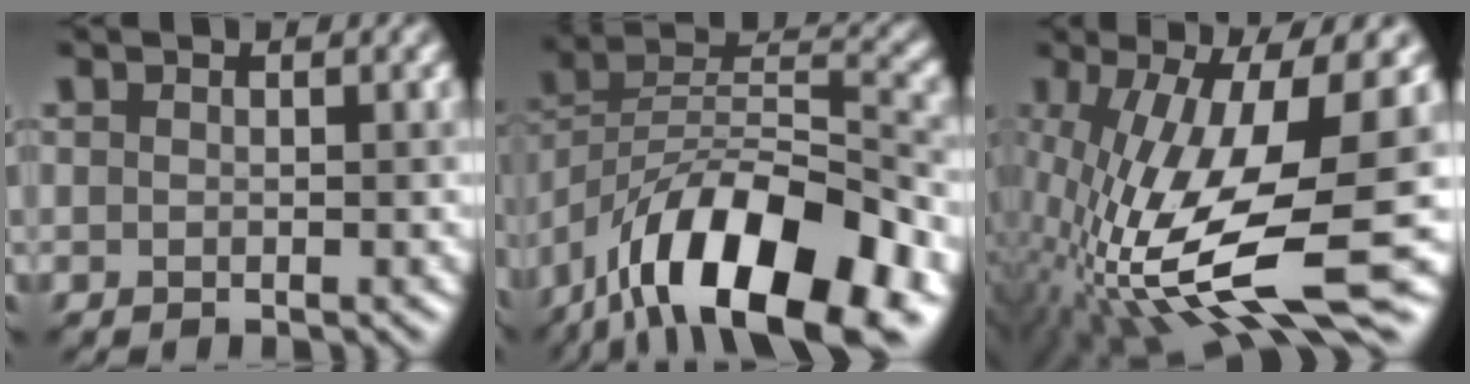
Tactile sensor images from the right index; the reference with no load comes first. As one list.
[{"total": 15.2, "force": [-9.1, 5.8, 10.7], "torque": [-0.179, 0.014, -0.167]}, {"total": 15.2, "force": [-3.0, 5.0, 14.1], "torque": [-0.280, -0.009, -0.046]}]